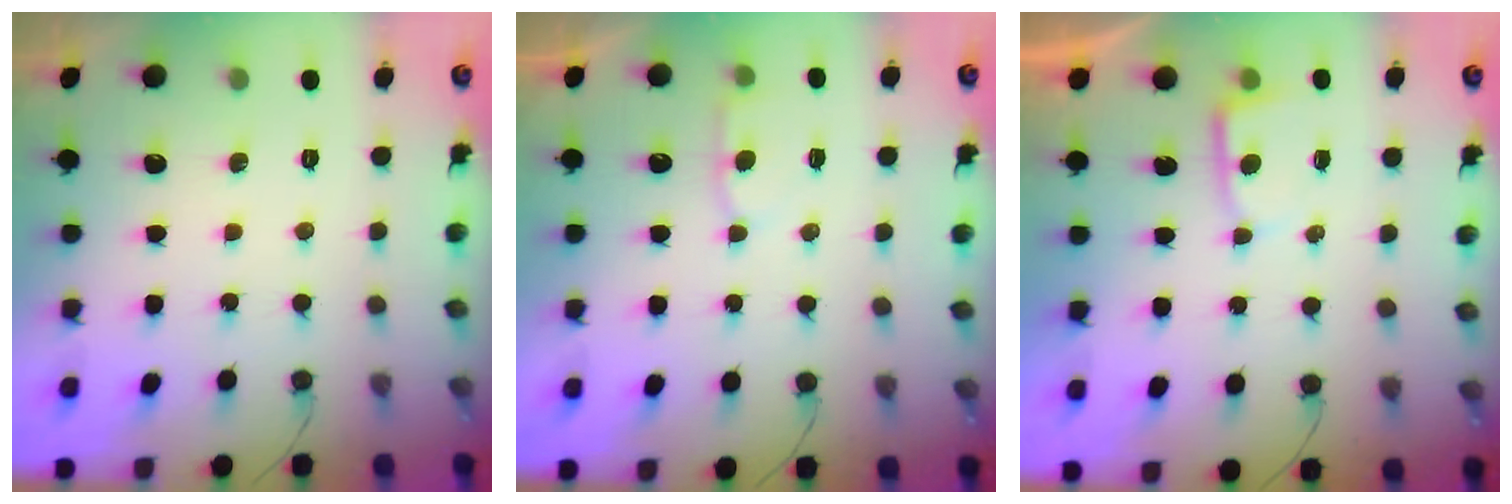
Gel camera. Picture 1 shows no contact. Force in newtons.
{"total": 4.3, "press": 4.3, "slide": 0.6}
{"total": 3.0, "press": 3.0, "slide": 0.3}